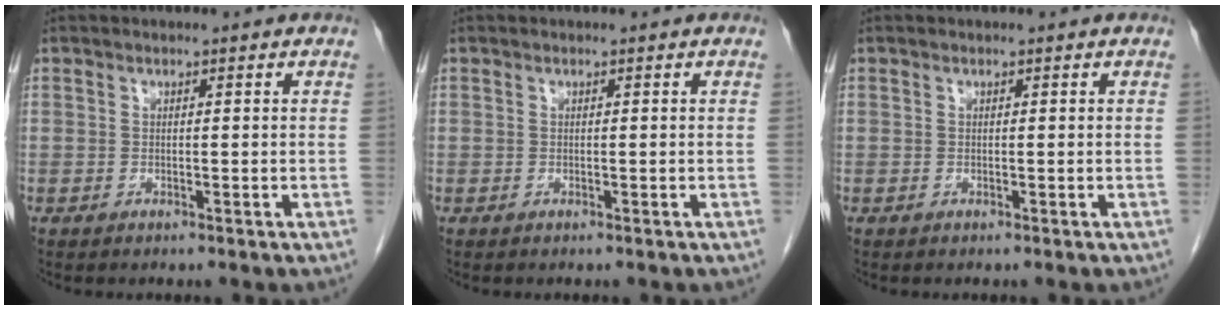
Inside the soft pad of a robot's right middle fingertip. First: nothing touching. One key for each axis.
{"total": 0.0}
{"total": 0.0}